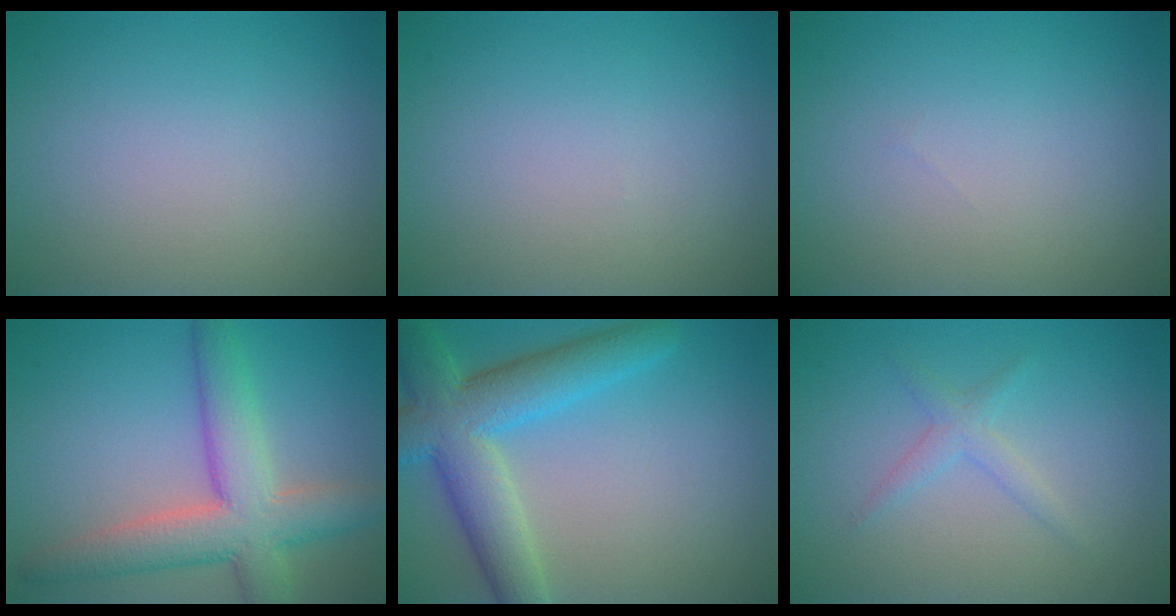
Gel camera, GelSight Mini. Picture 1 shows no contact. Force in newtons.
{"total": 0.0}
{"total": 0.0}
{"total": 7.3, "press": 7.3, "slide": 0.6}
{"total": 7.7, "press": 7.7, "slide": 0.3}
{"total": 1.6, "press": 1.6, "slide": 0.1}